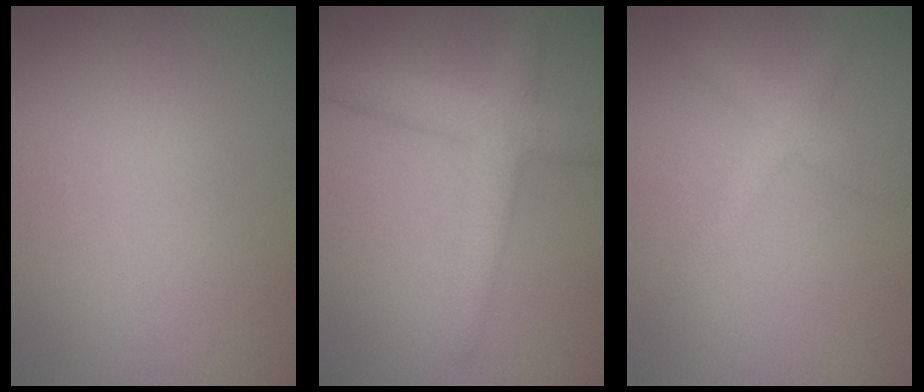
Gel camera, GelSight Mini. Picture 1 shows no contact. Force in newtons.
{"total": 4.0, "press": 4.0, "slide": 0.3}
{"total": 2.2, "press": 2.2, "slide": 0.1}